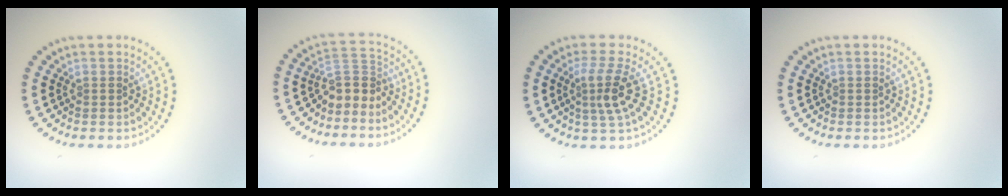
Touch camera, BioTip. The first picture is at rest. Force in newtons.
{"total": 2.8, "press": 2.1, "slide": 1.8}
{"total": 3.1, "press": 2.2, "slide": 2.2}
{"total": 0.0}